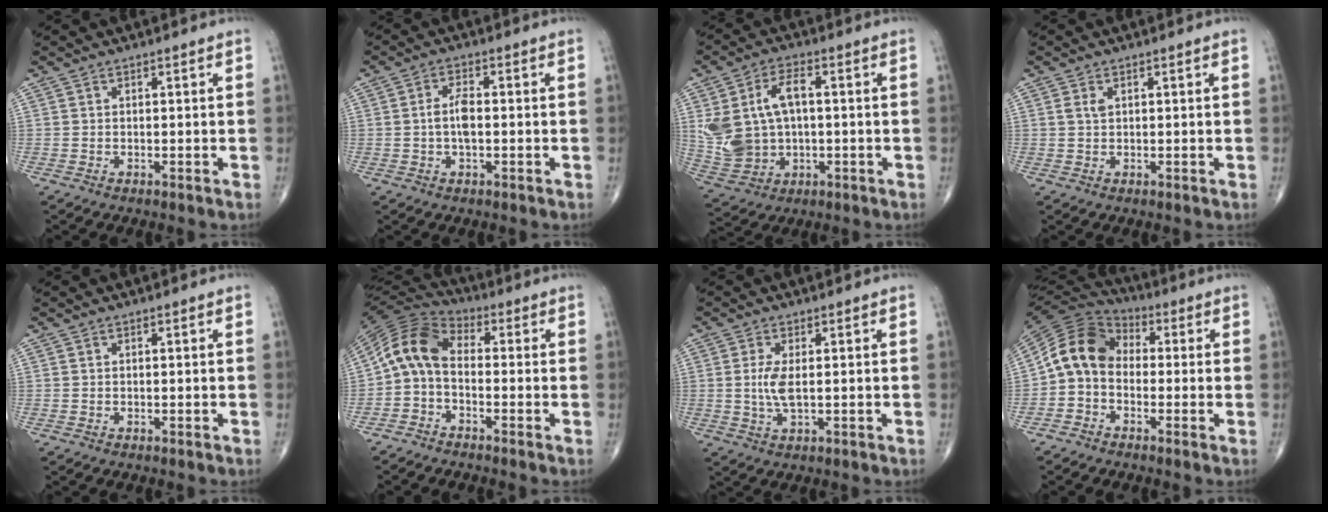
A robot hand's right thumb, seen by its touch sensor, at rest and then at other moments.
{"total": 4.2, "force": [-0.3, 1.8, 3.8], "torque": [-0.078, 0.008, -0.008]}
{"total": 12.8, "force": [1.6, 8.0, 9.9], "torque": [-0.188, 0.011, 0.040]}
{"total": 1.5, "force": [0.6, 0.8, 1.2], "torque": [-0.026, 0.006, 0.015]}
{"total": 0.0}
{"total": 9.4, "force": [-1.1, 5.8, 7.3], "torque": [-0.133, 0.040, -0.042]}
{"total": 4.2, "force": [0.3, 1.5, 4.0], "torque": [-0.092, -0.008, 0.008]}
{"total": 10.3, "force": [-1.0, 8.0, 6.4], "torque": [-0.110, 0.042, -0.039]}